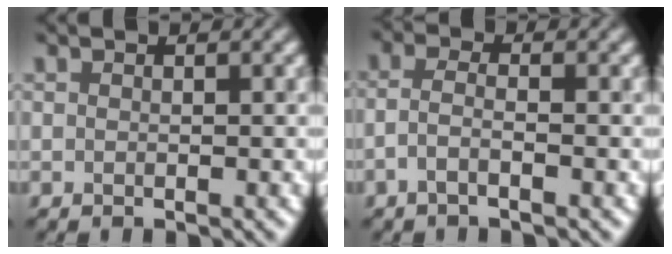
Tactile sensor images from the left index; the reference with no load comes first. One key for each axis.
{"total": 1.9, "fx": -1.0, "fy": 0.6, "fz": 1.5, "tx": -0.033, "ty": 0.008, "tz": -0.027}